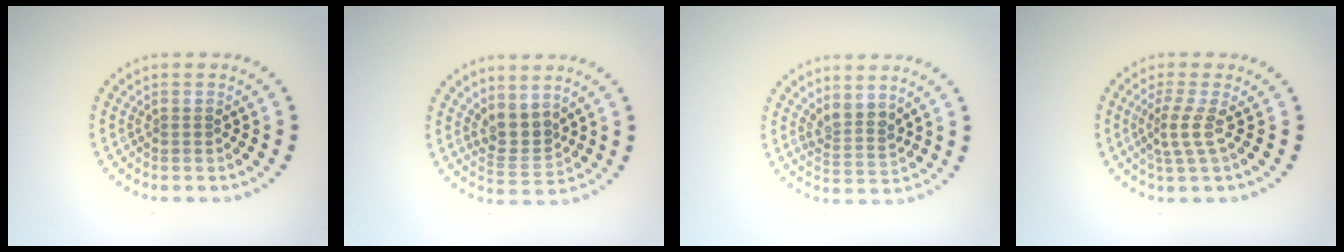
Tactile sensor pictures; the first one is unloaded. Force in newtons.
{"total": 2.7, "press": 2.2, "slide": 1.7}
{"total": 2.4, "press": 1.9, "slide": 1.4}
{"total": 2.2, "press": 1.5, "slide": 1.7}